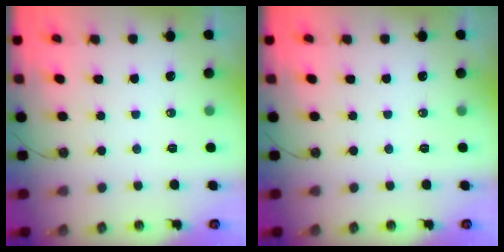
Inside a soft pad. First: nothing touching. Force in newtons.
{"total": 0.0}